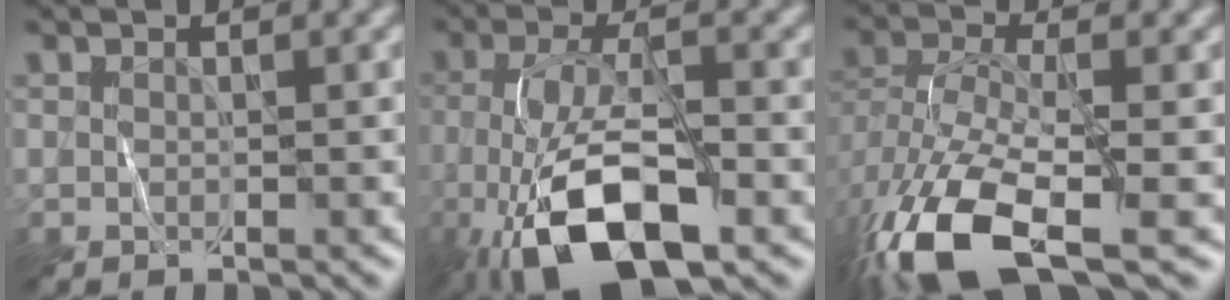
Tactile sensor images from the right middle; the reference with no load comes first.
{"total": 9.9, "force": [-4.6, 3.7, 8.0], "torque": [-0.163, -0.002, -0.086]}
{"total": 13.1, "force": [-6.5, 5.8, 9.8], "torque": [-0.222, -0.029, -0.118]}